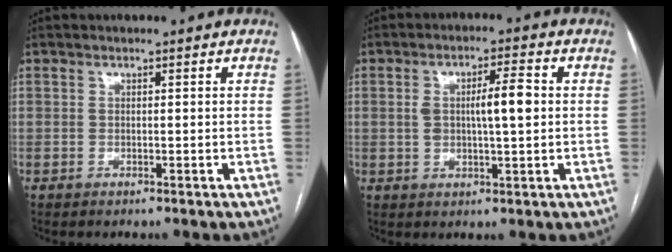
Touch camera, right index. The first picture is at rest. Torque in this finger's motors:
{"motor_torque": [0.18, 0.02, 0.13, 0.06]}